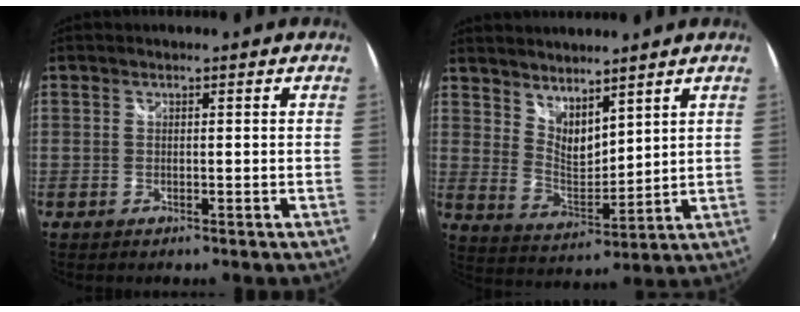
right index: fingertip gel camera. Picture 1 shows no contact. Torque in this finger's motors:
{"motor_torque": [0.09, 0.30, 0.04, 0.01]}